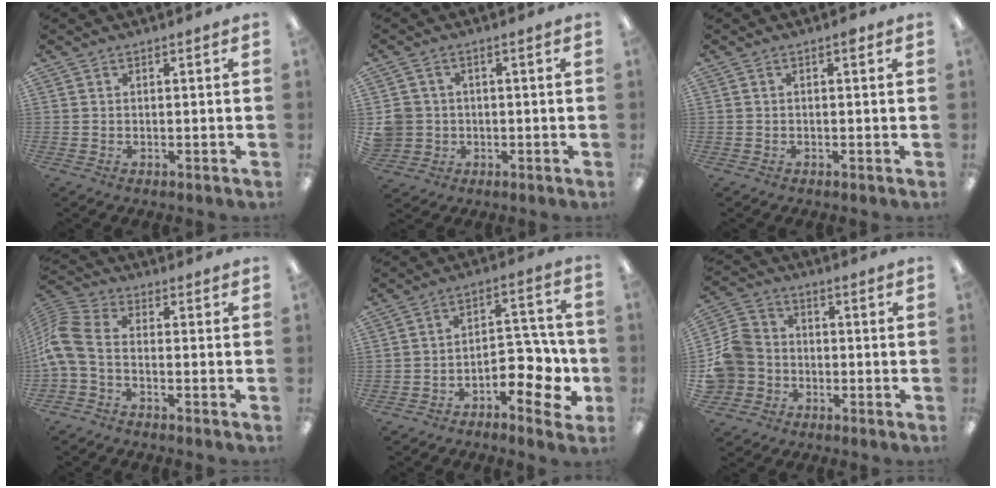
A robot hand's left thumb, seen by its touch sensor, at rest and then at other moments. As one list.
[{"total": 4.3, "force": [-0.1, 4.2, 0.7], "torque": [-0.023, 0.007, -0.003]}, {"total": 1.5, "force": [0.2, 0.3, 1.4], "torque": [-0.029, 0.005, 0.002]}, {"total": 9.8, "force": [-1.3, 5.5, 8.1], "torque": [-0.188, -0.004, -0.024]}, {"total": 11.8, "force": [-5.2, 6.3, 8.5], "torque": [-0.108, 0.028, -0.083]}, {"total": 10.0, "force": [-2.6, 9.0, 3.5], "torque": [-0.086, 0.041, -0.040]}]